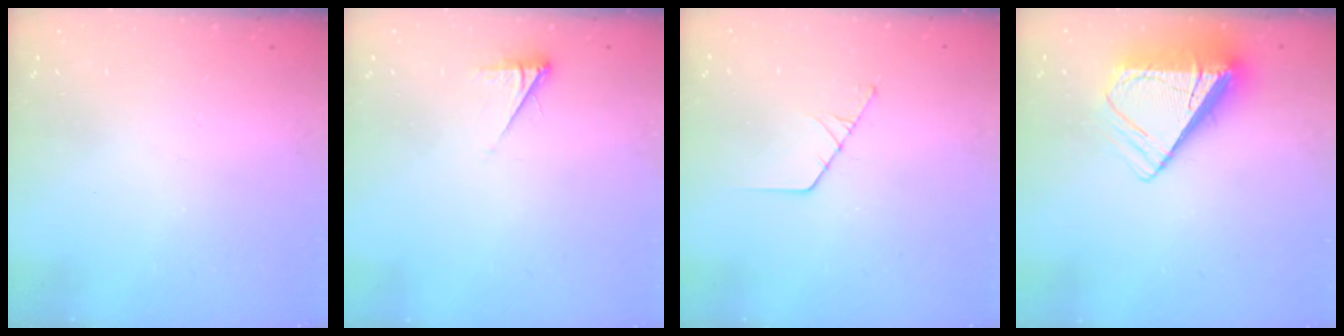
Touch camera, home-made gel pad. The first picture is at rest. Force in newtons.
{"total": 2.6, "press": 2.6, "slide": 0.4}
{"total": 2.9, "press": 2.9, "slide": 0.3}
{"total": 9.9, "press": 9.8, "slide": 1.4}